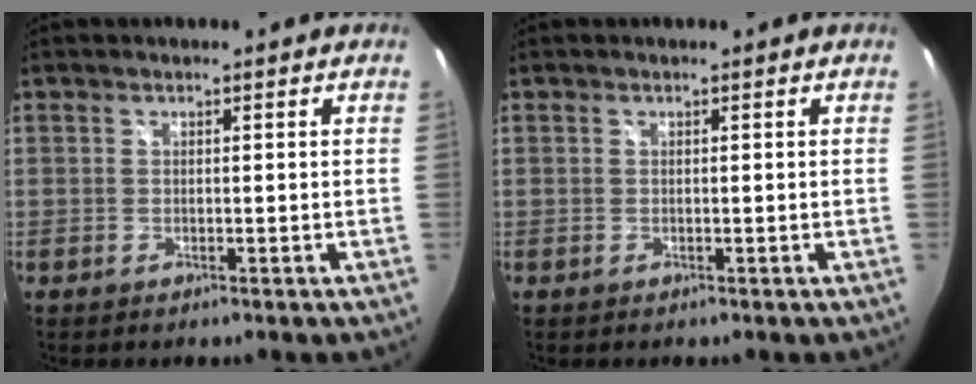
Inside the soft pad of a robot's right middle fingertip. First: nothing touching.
{"total": 0.0}